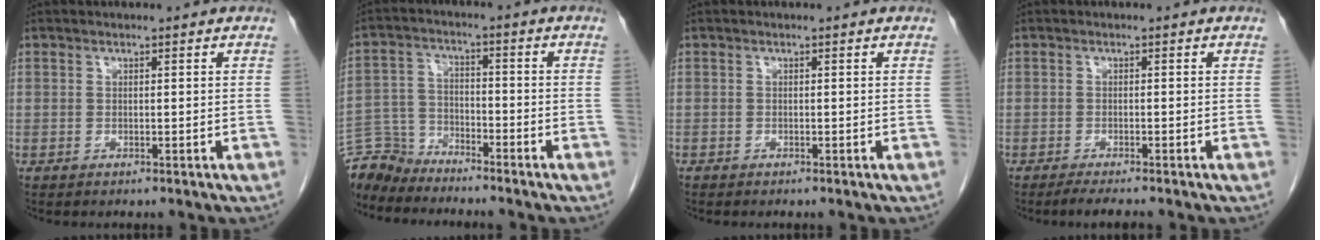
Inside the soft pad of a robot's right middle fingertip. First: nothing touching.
{"total": 6.8, "force": [-6.7, 1.3, -0.5], "torque": [0.005, 0.004, -0.132]}
{"total": 0.0}
{"total": 2.7, "force": [-2.3, -0.2, 1.5], "torque": [-0.029, -0.009, -0.037]}